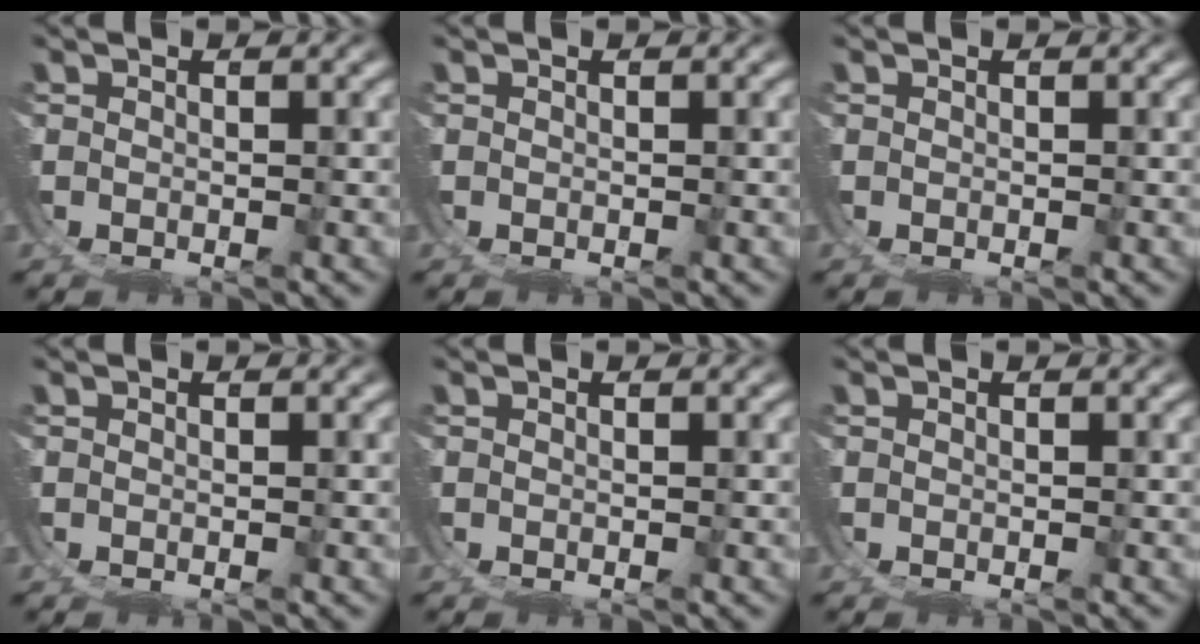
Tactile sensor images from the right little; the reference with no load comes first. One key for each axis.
{"total": 0.0}
{"total": 0.0}
{"total": 0.0}
{"total": 0.0}
{"total": 0.0}